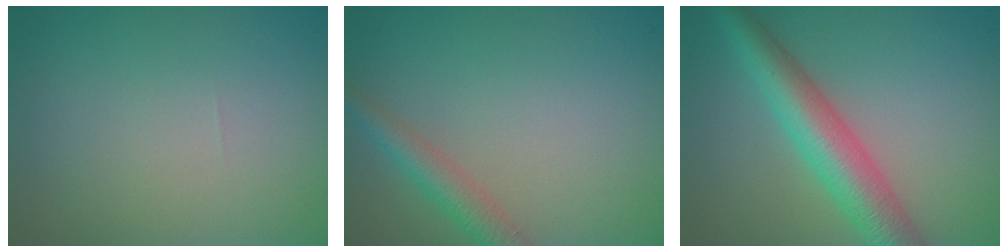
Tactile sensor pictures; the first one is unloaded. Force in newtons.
{"total": 2.8, "press": 2.8, "slide": 0.2}
{"total": 6.2, "press": 6.2, "slide": 0.1}